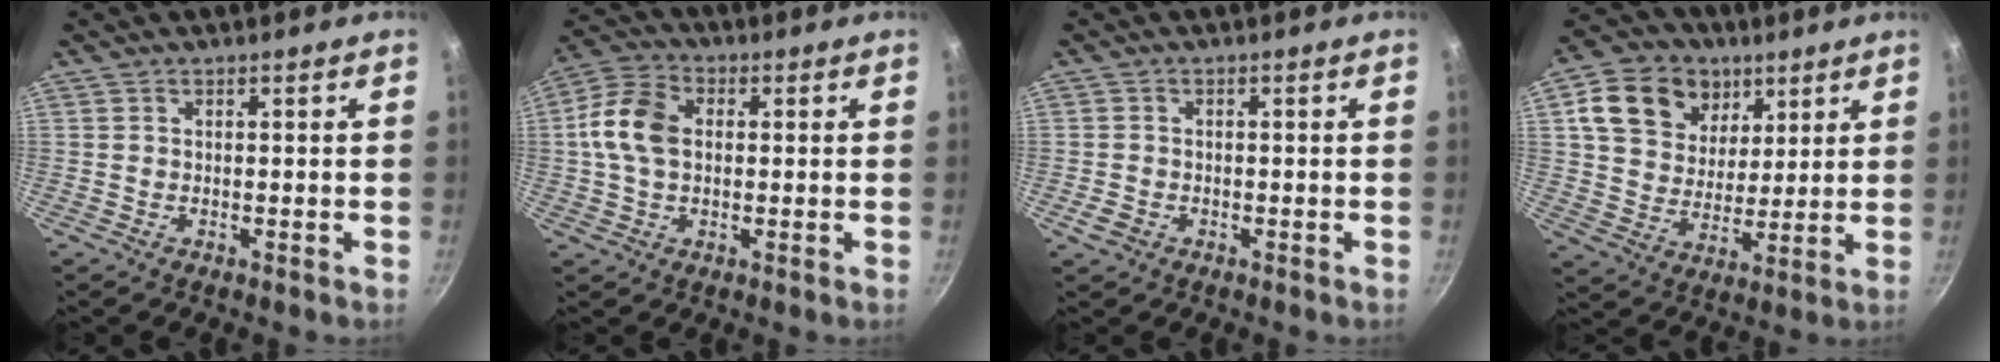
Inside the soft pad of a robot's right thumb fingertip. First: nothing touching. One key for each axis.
{"total": 10.0, "fx": 0.7, "fy": 6.8, "fz": 7.4, "tx": -0.136, "ty": 0.023, "tz": 0.002}
{"total": 2.6, "fx": -1.2, "fy": 2.0, "fz": 1.2, "tx": -0.019, "ty": 0.009, "tz": -0.019}
{"total": 15.3, "fx": 6.7, "fy": 11.8, "fz": 7.1, "tx": -0.102, "ty": -0.016, "tz": 0.112}